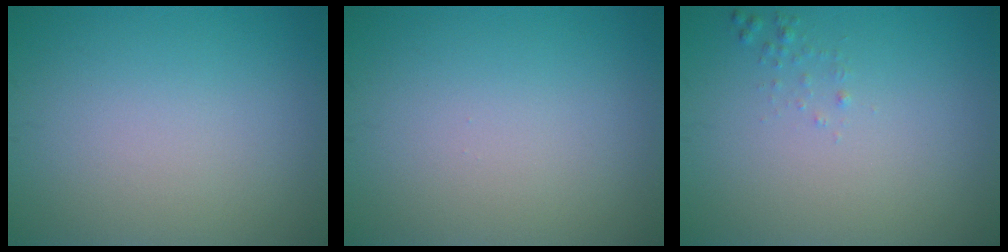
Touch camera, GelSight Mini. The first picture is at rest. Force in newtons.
{"total": 0.0}
{"total": 0.6, "press": 0.6, "slide": 0.0}